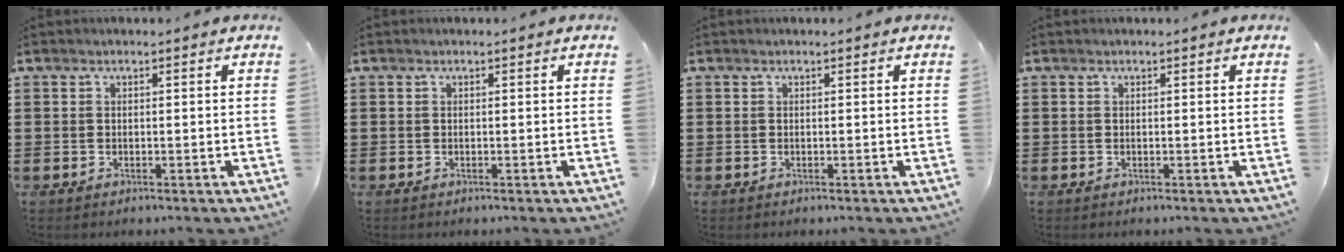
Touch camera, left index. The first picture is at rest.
{"total": 0.0}
{"total": 0.0}
{"total": 0.0}